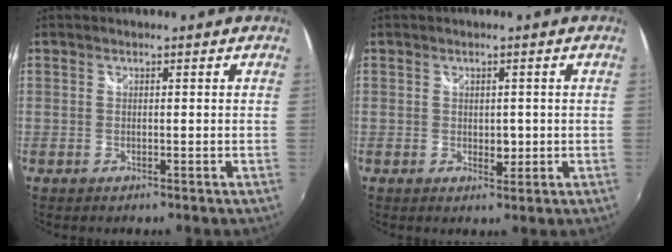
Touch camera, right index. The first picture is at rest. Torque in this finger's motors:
{"motor_torque": [-1.08, 1.06, 0.02, 0.00]}